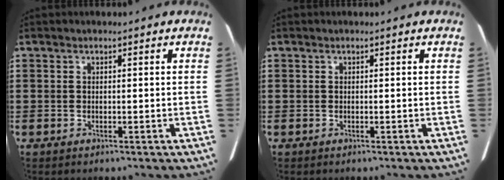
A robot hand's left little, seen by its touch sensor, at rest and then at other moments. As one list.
[{"total": 0.0}]